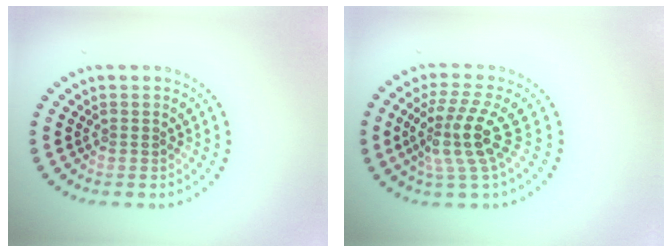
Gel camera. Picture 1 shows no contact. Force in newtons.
{"total": 4.4, "press": 3.3, "slide": 2.9}